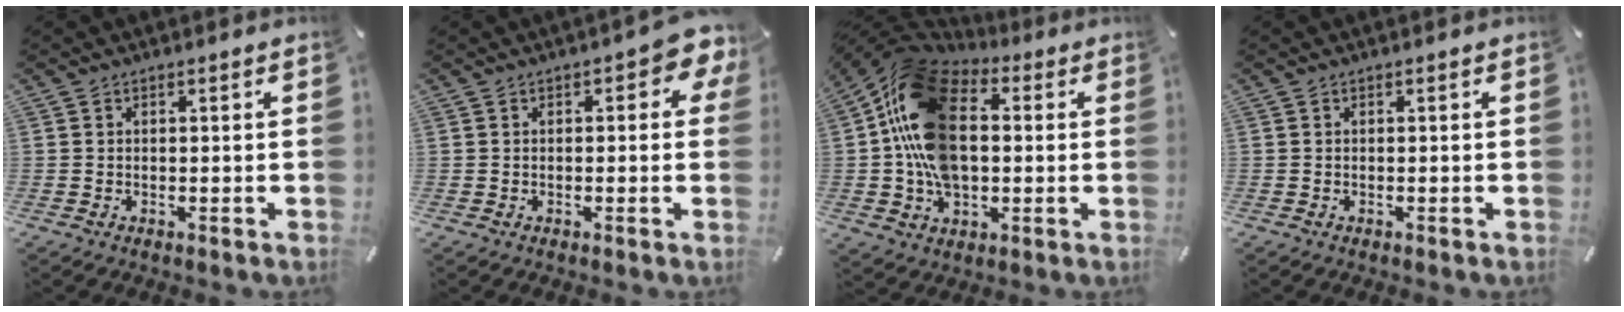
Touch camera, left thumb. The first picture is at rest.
{"total": 5.4, "force": [1.1, 2.5, 4.6], "torque": [-0.058, 0.000, 0.013]}
{"total": 20.1, "force": [1.4, 14.6, 13.7], "torque": [-0.287, 0.010, 0.027]}
{"total": 0.0}